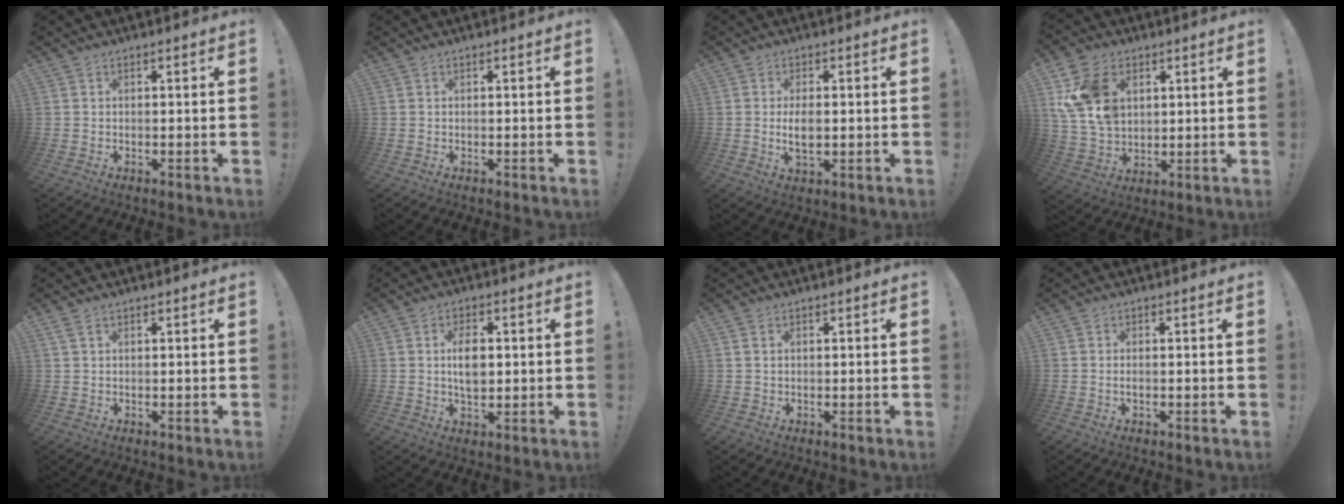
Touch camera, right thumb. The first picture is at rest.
{"total": 0.0}
{"total": 5.0, "force": [-0.1, 2.5, 4.4], "torque": [-0.077, -0.003, -0.006]}
{"total": 15.1, "force": [5.2, 11.0, 9.0], "torque": [-0.168, -0.018, 0.102]}
{"total": 2.0, "force": [1.2, 0.9, 1.3], "torque": [-0.026, 0.000, 0.023]}
{"total": 7.3, "force": [0.8, 4.6, 5.6], "torque": [-0.092, -0.001, 0.008]}
{"total": 1.1, "force": [0.6, 0.7, 0.6], "torque": [-0.015, 0.003, 0.010]}
{"total": 0.8, "force": [-0.2, 0.2, 0.7], "torque": [-0.014, 0.000, -0.005]}